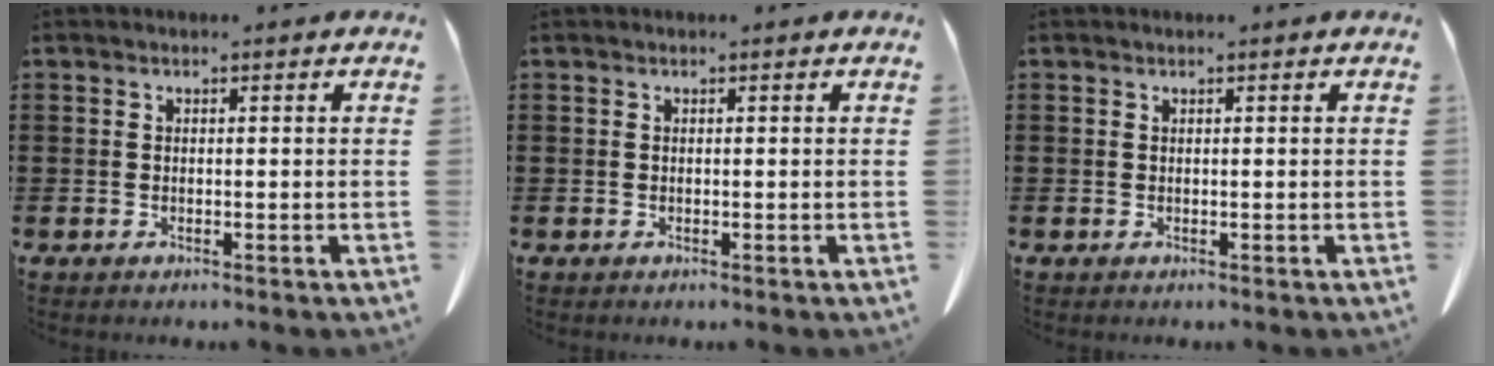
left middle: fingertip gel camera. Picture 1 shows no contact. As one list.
[{"total": 0.0}, {"total": 0.0}]